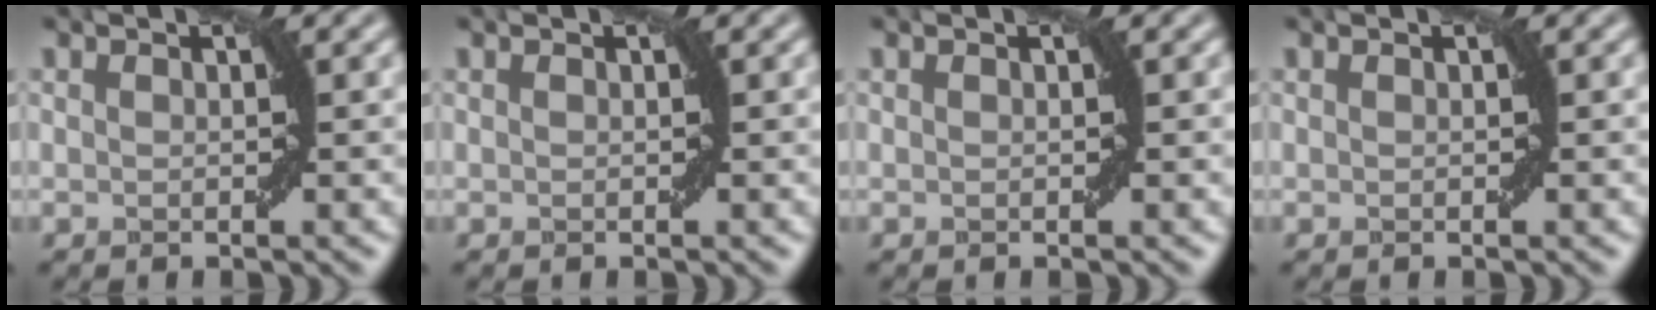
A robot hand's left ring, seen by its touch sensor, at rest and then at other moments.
{"total": 0.0}
{"total": 0.0}
{"total": 0.0}